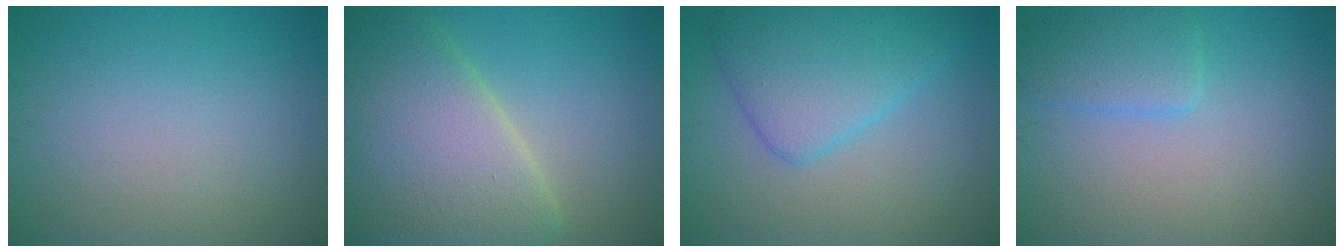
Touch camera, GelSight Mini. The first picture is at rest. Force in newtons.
{"total": 11.1, "press": 11.1, "slide": 0.6}
{"total": 5.9, "press": 5.9, "slide": 0.2}
{"total": 2.9, "press": 2.9, "slide": 0.1}